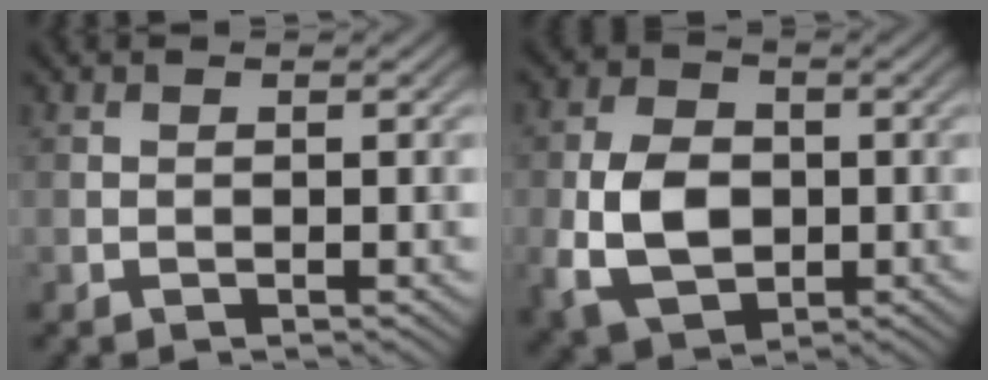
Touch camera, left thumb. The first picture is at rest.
{"total": 8.4, "force": [-1.2, 6.0, 5.9], "torque": [-0.134, -0.008, -0.028]}